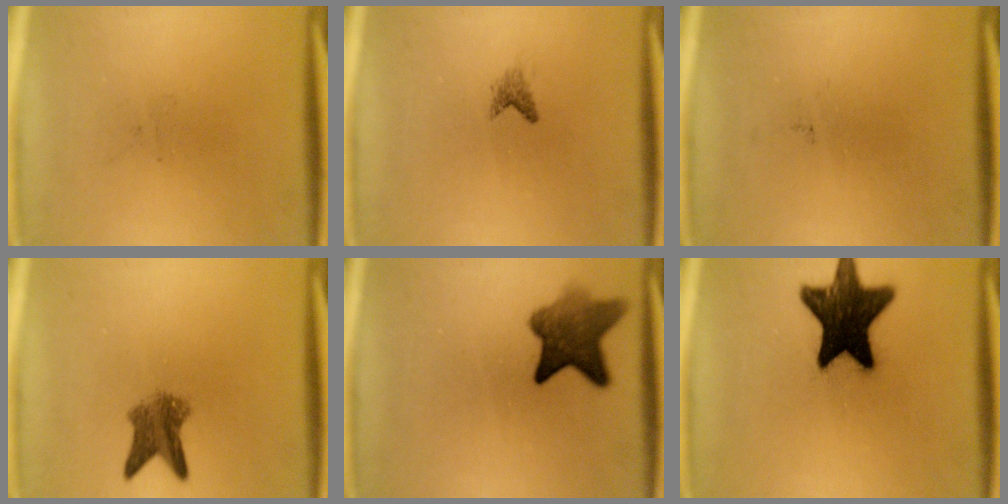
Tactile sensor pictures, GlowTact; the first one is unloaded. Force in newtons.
{"total": 1.0}
{"total": 0.0}
{"total": 4.8}
{"total": 7.4}
{"total": 17.5}